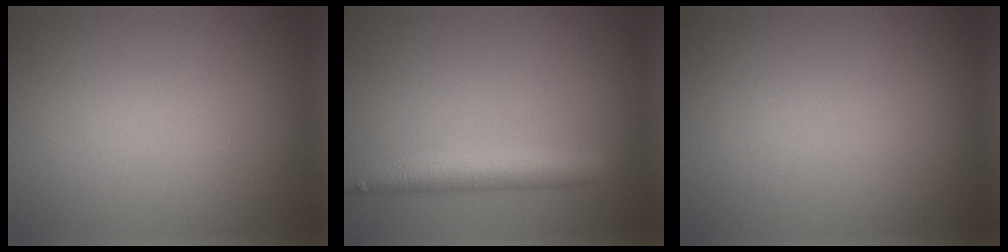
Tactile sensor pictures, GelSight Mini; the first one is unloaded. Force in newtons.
{"total": 3.8, "press": 3.8, "slide": 0.3}
{"total": 0.0}